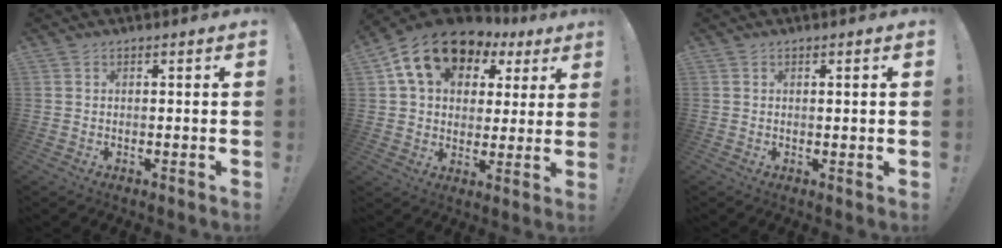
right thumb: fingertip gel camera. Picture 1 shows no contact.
{"total": 16.4, "force": [8.4, 10.8, 9.1], "torque": [-0.150, -0.032, 0.155]}
{"total": 1.1, "force": [0.3, -0.3, 1.0], "torque": [-0.018, -0.001, 0.003]}